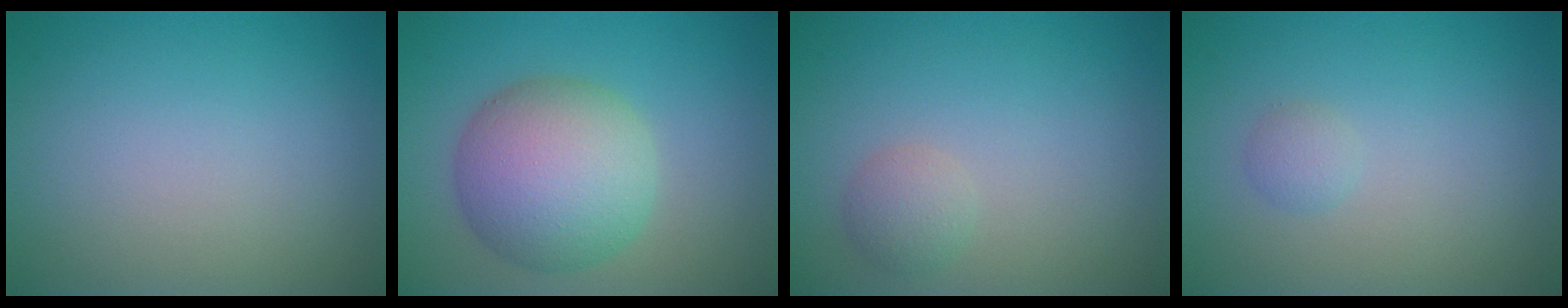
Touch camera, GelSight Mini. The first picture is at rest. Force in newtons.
{"total": 8.1, "press": 8.1, "slide": 0.3}
{"total": 1.6, "press": 1.6, "slide": 0.1}
{"total": 1.0, "press": 1.0, "slide": 0.1}